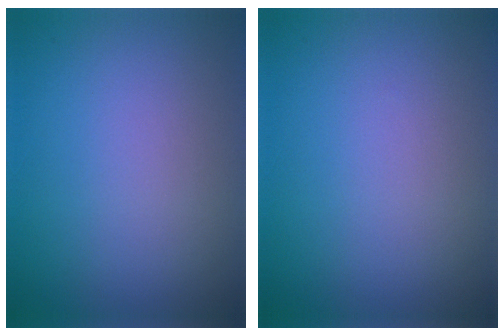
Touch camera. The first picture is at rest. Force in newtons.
{"total": 0.0}